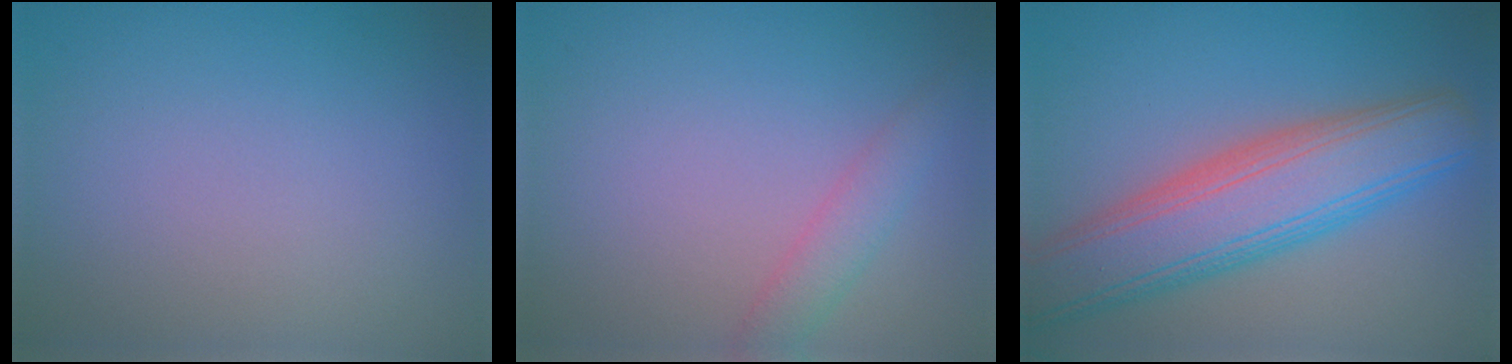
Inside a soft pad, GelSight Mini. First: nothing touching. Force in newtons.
{"total": 2.2, "press": 2.2, "slide": 0.2}
{"total": 8.9, "press": 8.9, "slide": 0.2}